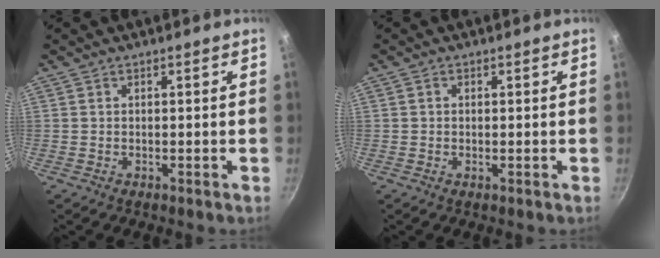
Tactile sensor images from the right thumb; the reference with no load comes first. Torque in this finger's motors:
{"motor_torque": [-0.76, -0.13, -0.31, -0.02, 0.05]}